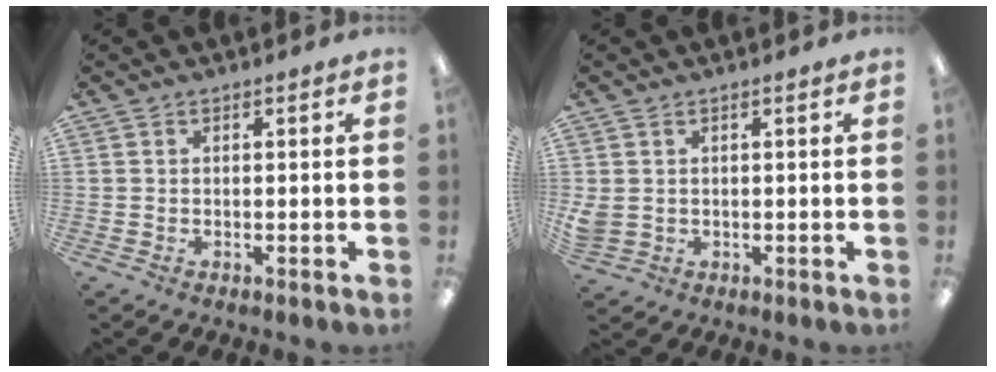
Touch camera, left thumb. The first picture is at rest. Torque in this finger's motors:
{"motor_torque": [-0.09, -0.06, 0.42, -0.18, 0.11]}